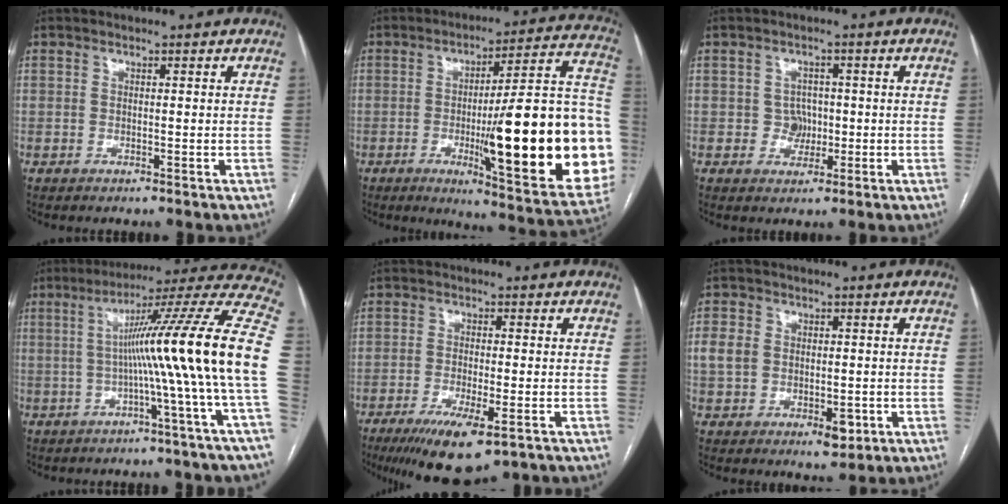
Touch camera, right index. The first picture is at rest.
{"total": 28.8, "force": [-4.9, 3.5, 28.2], "torque": [-0.293, 0.003, -0.067]}
{"total": 2.9, "force": [-0.2, 2.8, 0.7], "torque": [-0.001, 0.007, -0.002]}
{"total": 19.2, "force": [-1.5, -2.6, 19.0], "torque": [-0.248, 0.026, -0.039]}
{"total": 10.0, "force": [-5.9, 2.3, 7.7], "torque": [-0.129, -0.023, -0.091]}
{"total": 7.5, "force": [-1.1, 5.5, 5.0], "torque": [-0.082, 0.010, -0.008]}